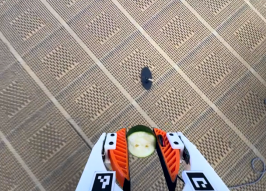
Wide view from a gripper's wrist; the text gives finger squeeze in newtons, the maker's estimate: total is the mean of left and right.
{"total": 8.8, "left": 8.6, "right": 9.0}